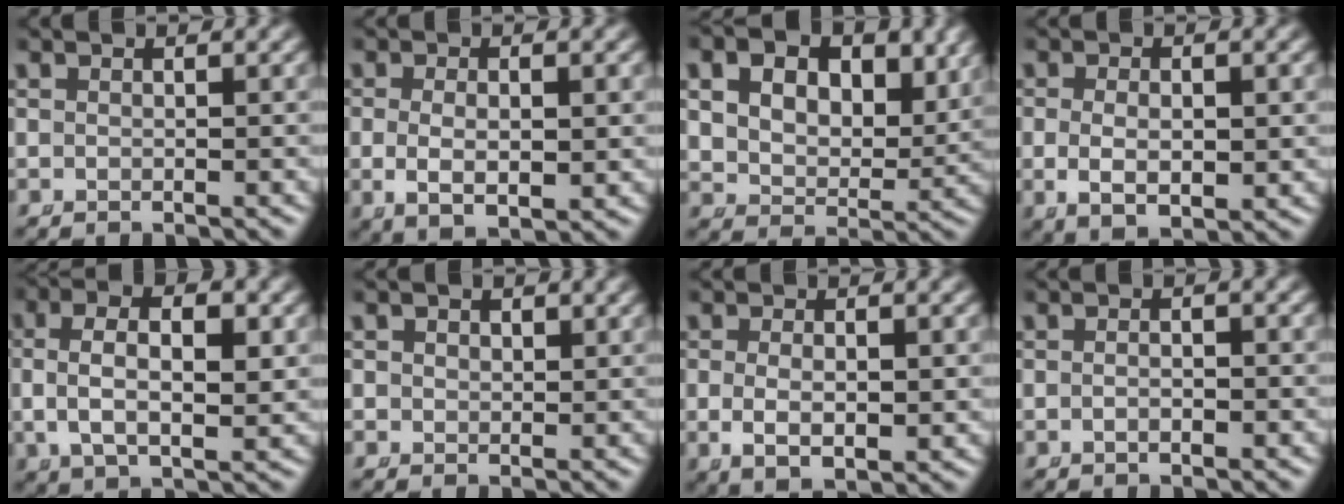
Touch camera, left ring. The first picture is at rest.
{"total": 3.8, "force": [-0.4, 1.8, 3.3], "torque": [-0.067, -0.018, 0.008]}
{"total": 7.3, "force": [2.9, 5.2, 4.3], "torque": [-0.089, -0.026, 0.052]}
{"total": 3.9, "force": [-0.5, 2.0, 3.3], "torque": [-0.068, -0.019, 0.007]}
{"total": 6.6, "force": [1.1, 3.6, 5.5], "torque": [-0.100, 0.002, 0.019]}
{"total": 1.8, "force": [0.6, 1.6, 0.6], "torque": [-0.013, -0.007, 0.015]}
{"total": 3.4, "force": [-0.4, 1.6, 3.0], "torque": [-0.061, -0.018, 0.008]}
{"total": 1.3, "force": [-0.8, 0.4, 0.9], "torque": [-0.017, 0.000, -0.016]}